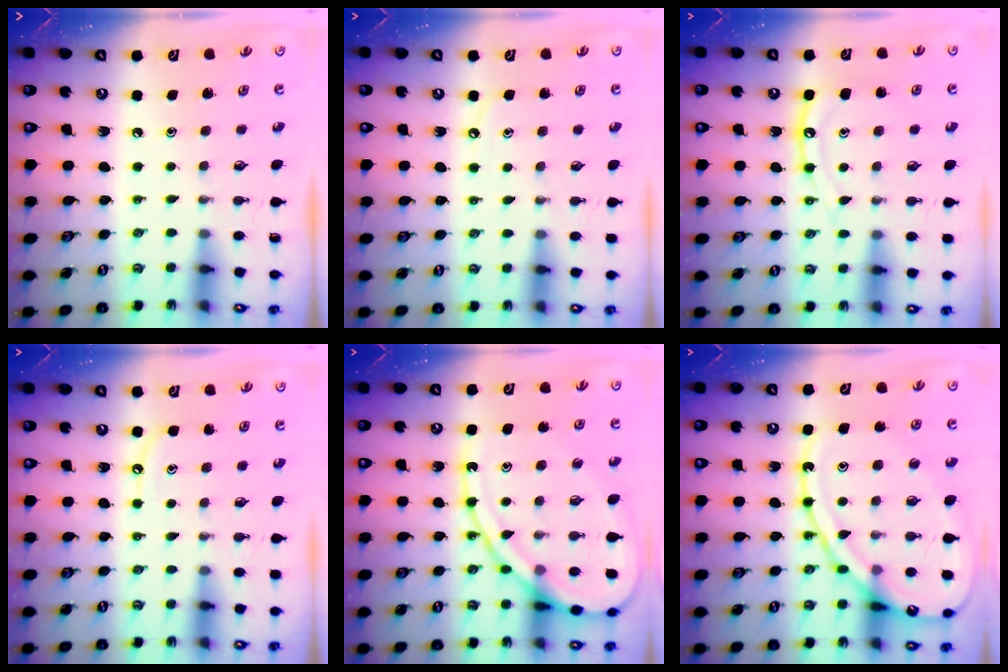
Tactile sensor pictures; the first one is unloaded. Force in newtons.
{"total": 4.1, "press": 4.1, "slide": 0.6}
{"total": 11.0, "press": 11.0, "slide": 0.9}
{"total": 5.0, "press": 4.9, "slide": 0.5}
{"total": 15.8, "press": 15.7, "slide": 1.5}
{"total": 15.1, "press": 15.0, "slide": 1.4}